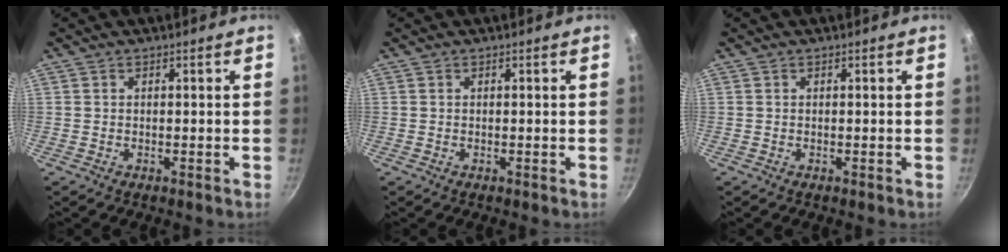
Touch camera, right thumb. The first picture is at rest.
{"total": 0.0}
{"total": 0.0}